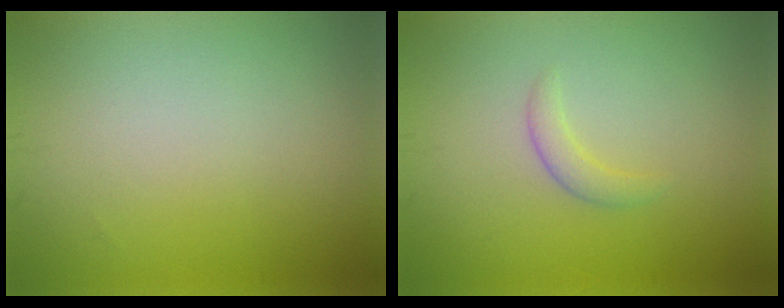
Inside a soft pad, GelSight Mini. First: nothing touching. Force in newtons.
{"total": 1.4, "press": 1.4, "slide": 0.2}